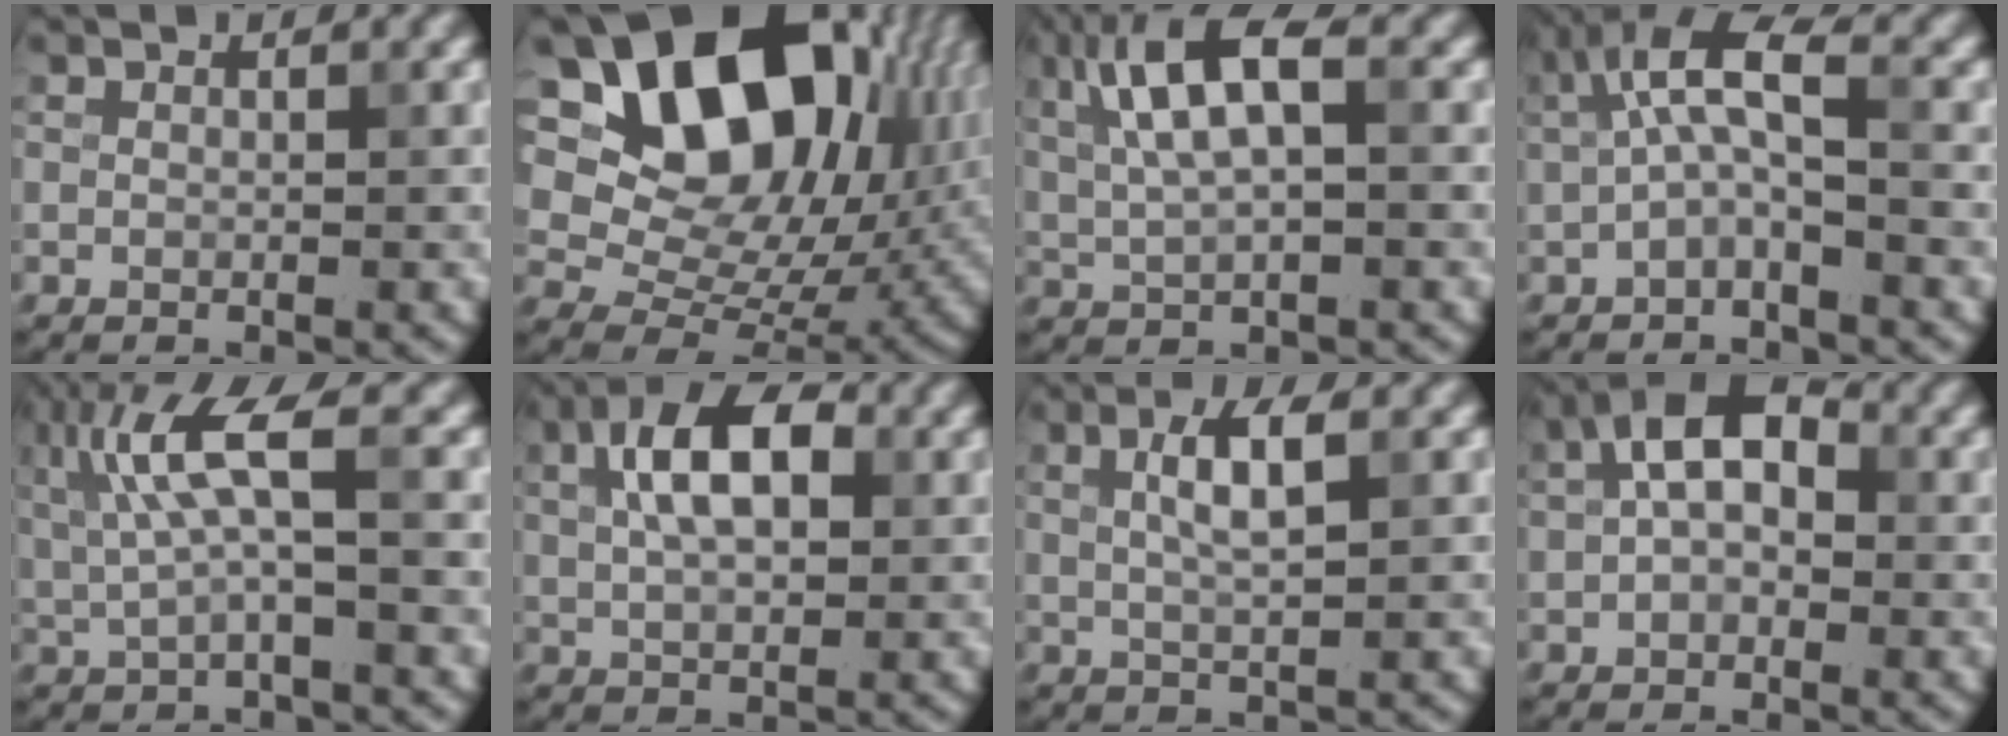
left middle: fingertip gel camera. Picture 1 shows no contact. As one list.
[{"total": 17.6, "force": [6.8, 11.4, 11.6], "torque": [-0.188, 0.026, 0.120]}, {"total": 7.1, "force": [2.3, 2.4, 6.3], "torque": [-0.126, 0.015, 0.038]}, {"total": 4.6, "force": [0.4, 1.3, 4.4], "torque": [-0.083, 0.014, 0.000]}, {"total": 5.6, "force": [1.5, 1.2, 5.3], "torque": [-0.111, 0.005, 0.028]}, {"total": 7.3, "force": [2.1, 3.9, 5.8], "torque": [-0.102, 0.019, 0.024]}, {"total": 3.6, "force": [1.1, 0.8, 3.3], "torque": [-0.059, 0.007, 0.019]}, {"total": 6.5, "force": [1.4, 3.9, 5.0], "torque": [-0.083, 0.022, 0.006]}]